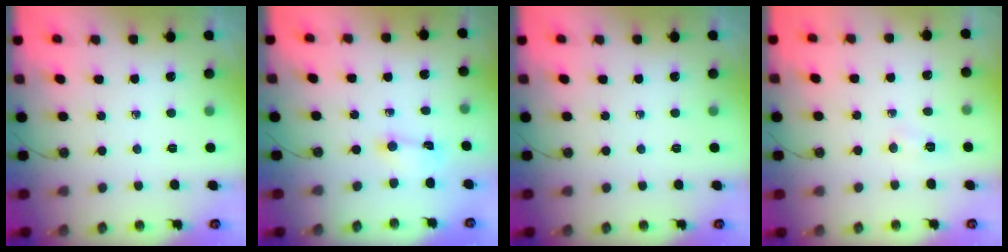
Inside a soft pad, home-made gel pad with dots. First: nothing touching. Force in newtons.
{"total": 1.3, "press": 1.2, "slide": 0.5}
{"total": 0.0}
{"total": 2.9, "press": 2.9, "slide": 0.4}